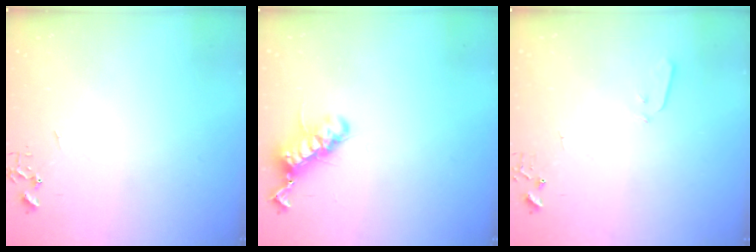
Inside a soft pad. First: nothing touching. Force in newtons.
{"total": 12.5, "press": 12.5, "slide": 0.9}
{"total": 3.0, "press": 2.9, "slide": 0.7}